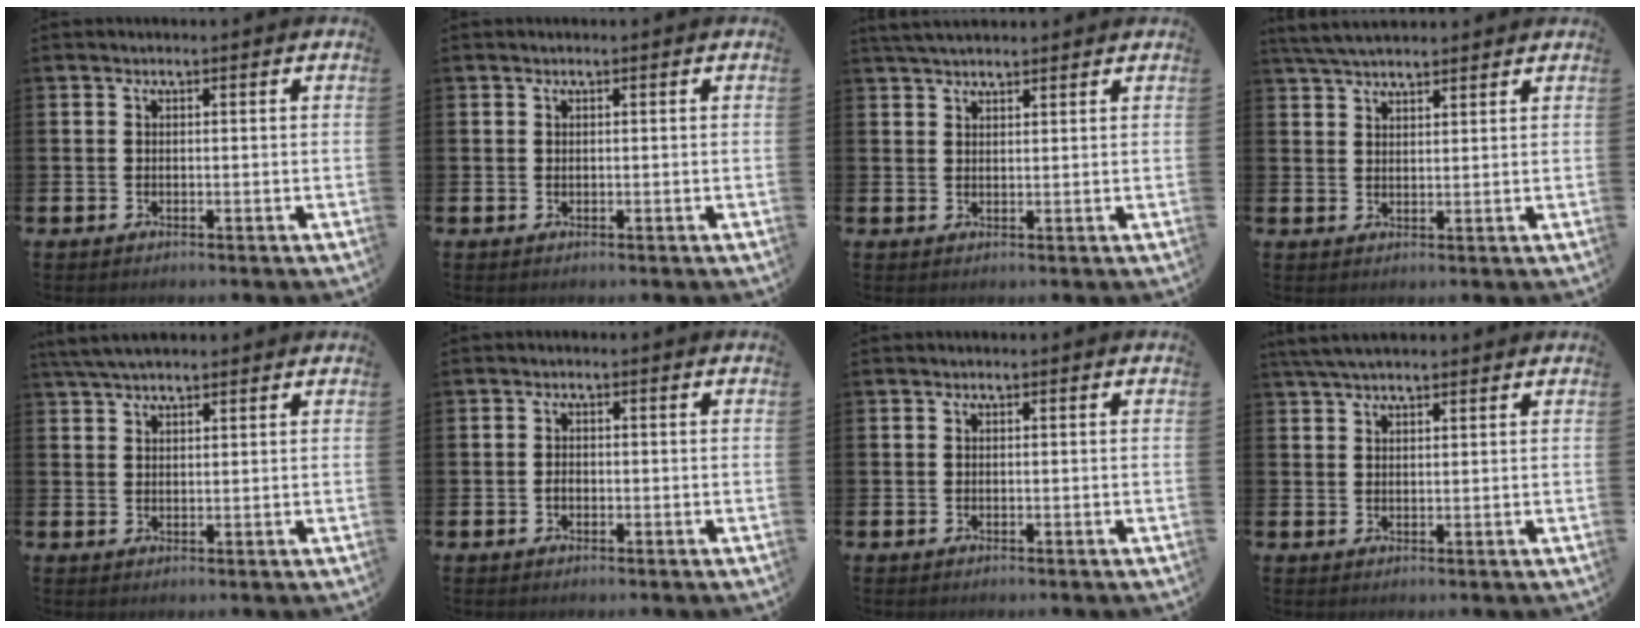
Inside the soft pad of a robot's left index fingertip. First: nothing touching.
{"total": 0.0}
{"total": 3.2, "force": [3.0, 0.7, 0.9], "torque": [-0.019, -0.007, 0.055]}
{"total": 4.3, "force": [4.0, 0.8, 1.3], "torque": [-0.037, -0.008, 0.077]}
{"total": 3.9, "force": [3.4, 1.0, 1.6], "torque": [-0.033, -0.006, 0.063]}
{"total": 0.9, "force": [-0.4, 0.6, 0.6], "torque": [-0.004, -0.002, -0.010]}
{"total": 0.0}
{"total": 3.8, "force": [3.3, 0.9, 1.6], "torque": [-0.033, -0.005, 0.060]}